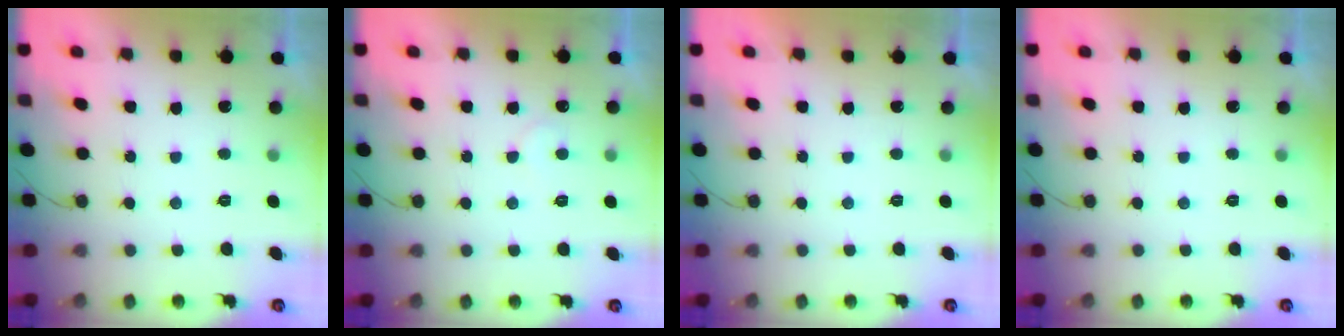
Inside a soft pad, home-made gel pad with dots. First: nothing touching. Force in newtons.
{"total": 5.0, "press": 5.0, "slide": 0.4}
{"total": 1.9, "press": 1.9, "slide": 0.0}
{"total": 0.0}